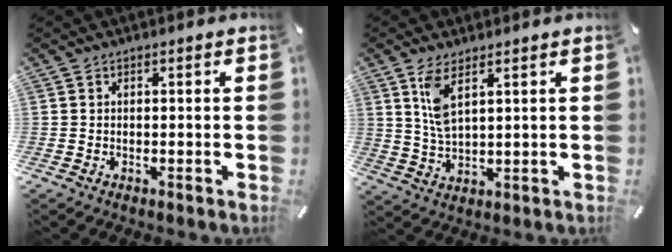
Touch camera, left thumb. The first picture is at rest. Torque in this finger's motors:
{"motor_torque": [0.52, -0.21, 0.36, 0.04, 0.09]}